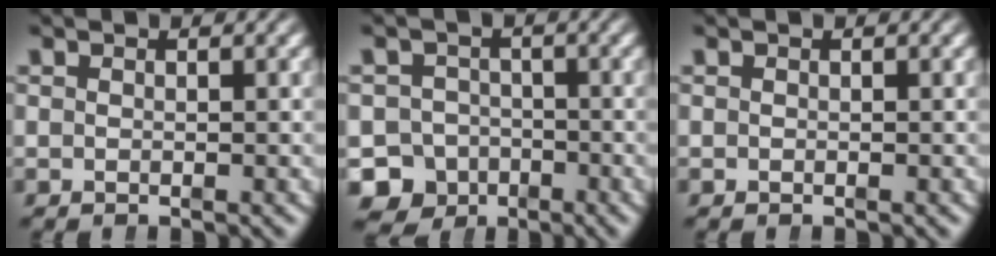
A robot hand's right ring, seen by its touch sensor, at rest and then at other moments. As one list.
[{"total": 11.9, "force": [-5.7, 10.2, 2.5], "torque": [-0.056, -0.049, -0.096]}, {"total": 0.0}]